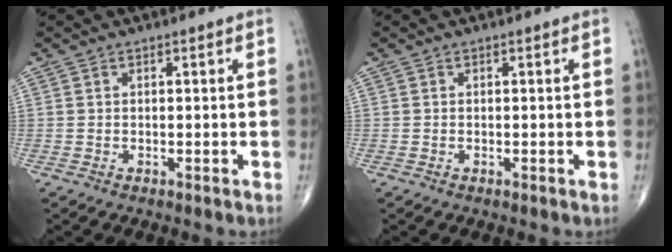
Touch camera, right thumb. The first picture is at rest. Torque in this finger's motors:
{"motor_torque": [-0.09, -0.06, -0.01, -0.01, -0.01]}